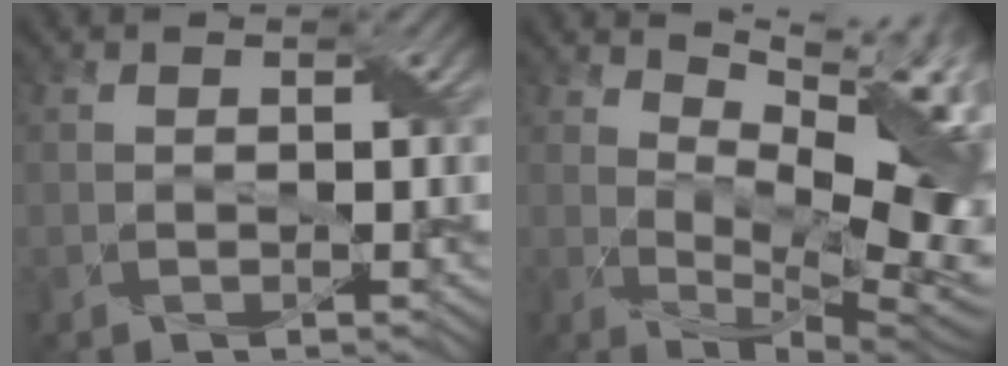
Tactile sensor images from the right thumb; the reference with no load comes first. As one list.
[{"total": 16.0, "force": [5.2, 6.2, 13.9], "torque": [-0.197, 0.018, 0.086]}]